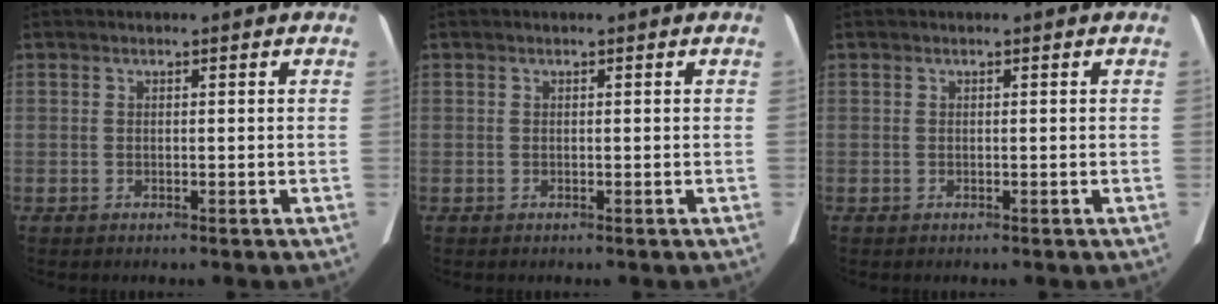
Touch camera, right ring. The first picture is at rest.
{"total": 0.0}
{"total": 0.0}